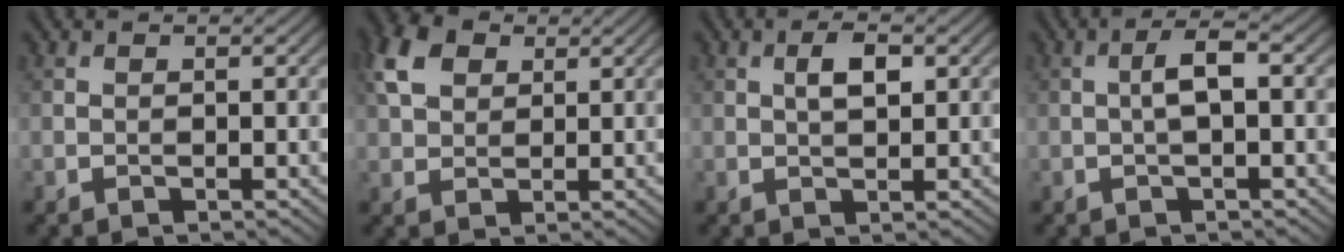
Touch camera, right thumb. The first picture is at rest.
{"total": 5.9, "force": [2.4, 4.2, 3.5], "torque": [-0.091, 0.013, 0.042]}
{"total": 2.9, "force": [0.7, 1.2, 2.5], "torque": [-0.048, 0.002, 0.012]}
{"total": 3.0, "force": [0.0, 0.7, 2.9], "torque": [-0.054, 0.011, -0.005]}